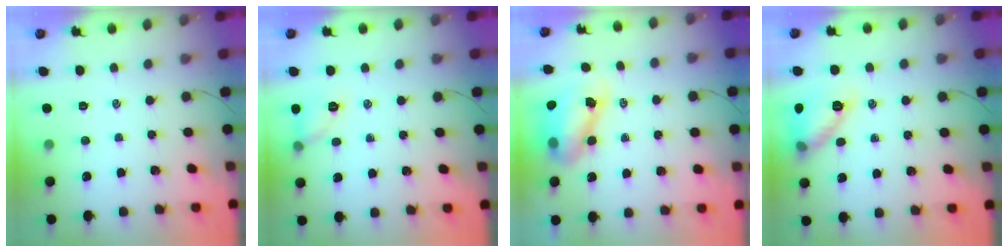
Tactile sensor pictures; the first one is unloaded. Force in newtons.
{"total": 6.9, "press": 6.8, "slide": 0.6}
{"total": 8.9, "press": 8.6, "slide": 2.0}
{"total": 12.0, "press": 12.0, "slide": 0.5}